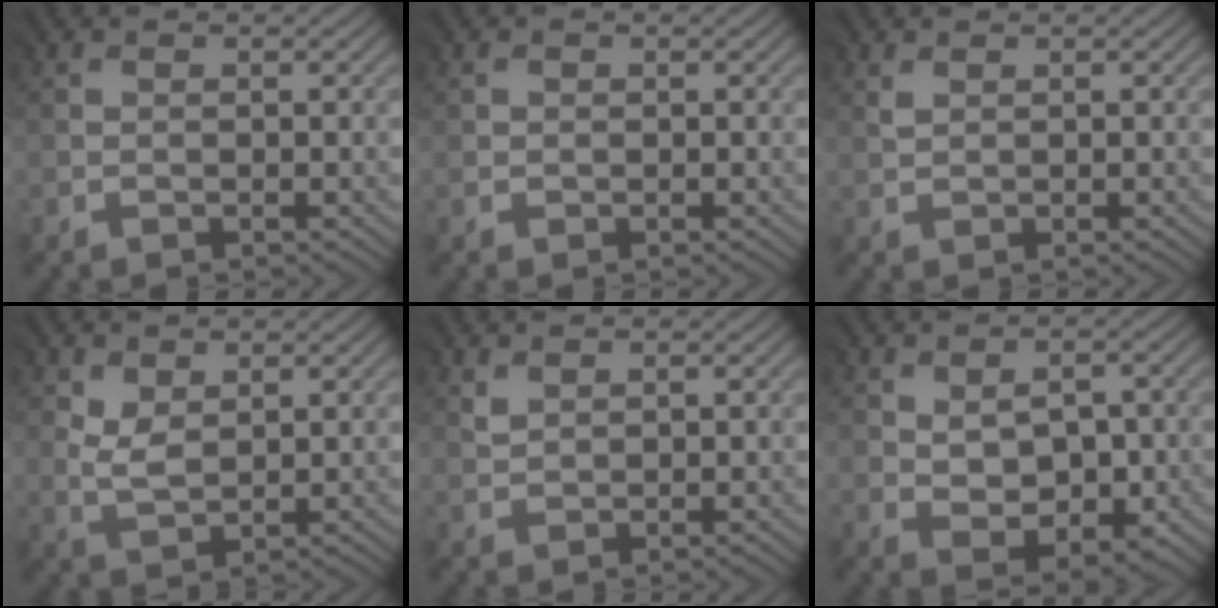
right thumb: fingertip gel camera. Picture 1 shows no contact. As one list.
[{"total": 0.6, "force": [0.2, 0.6, 0.2], "torque": [-0.001, 0.000, 0.003]}, {"total": 0.9, "force": [0.8, 0.3, 0.2], "torque": [-0.009, 0.001, 0.018]}, {"total": 3.0, "force": [1.7, 1.8, 1.7], "torque": [-0.047, -0.004, 0.038]}, {"total": 1.4, "force": [1.2, 0.6, 0.2], "torque": [-0.013, 0.001, 0.030]}, {"total": 5.5, "force": [0.0, 3.7, 4.1], "torque": [-0.070, -0.009, 0.006]}]